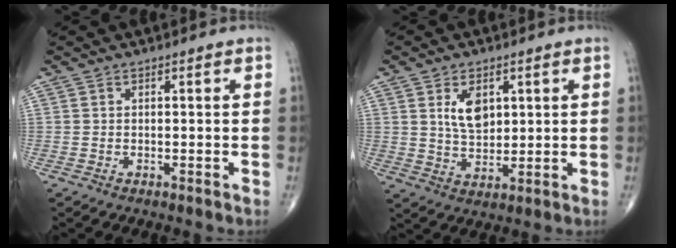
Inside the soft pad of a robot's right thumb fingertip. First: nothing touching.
{"total": 6.8, "force": [2.3, 4.1, 4.9], "torque": [-0.068, -0.017, 0.048]}